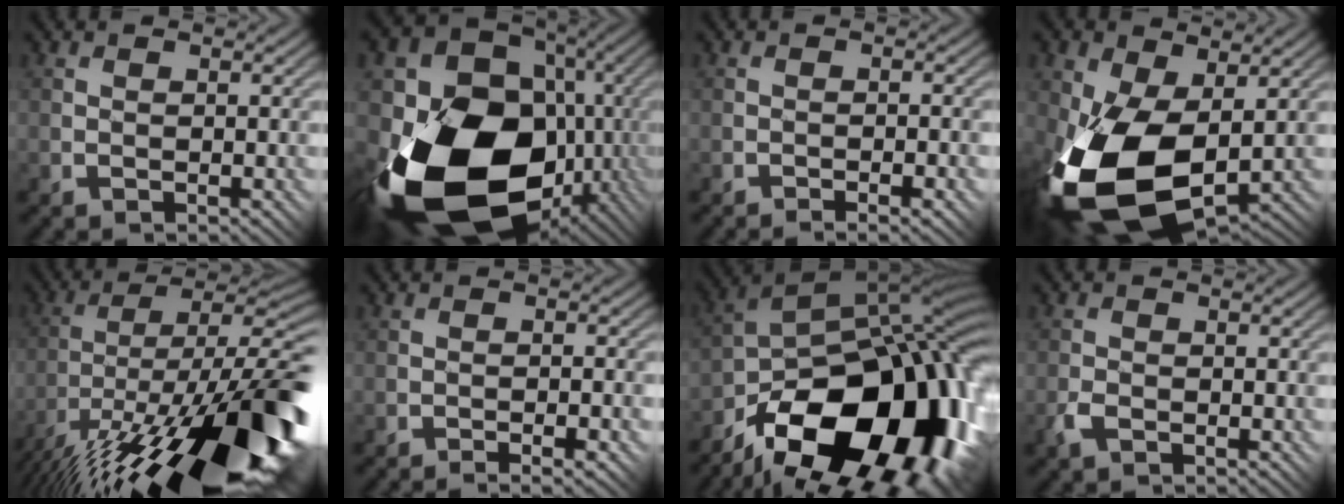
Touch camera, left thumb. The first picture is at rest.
{"total": 20.6, "force": [-5.7, 15.8, 12.0], "torque": [-0.299, -0.048, -0.082]}
{"total": 3.2, "force": [-2.0, 1.1, 2.2], "torque": [-0.026, 0.007, -0.024]}
{"total": 14.5, "force": [-2.2, 8.3, 11.6], "torque": [-0.265, -0.040, -0.026]}
{"total": 19.4, "force": [-10.1, 5.4, 15.7], "torque": [-0.259, -0.009, -0.164]}
{"total": 4.0, "force": [-2.6, 1.3, 2.8], "torque": [-0.035, 0.012, -0.030]}
{"total": 18.7, "force": [-10.2, 9.9, 12.2], "torque": [-0.189, -0.029, -0.155]}
{"total": 1.9, "force": [-1.1, 1.2, 0.9], "torque": [-0.027, -0.003, -0.029]}